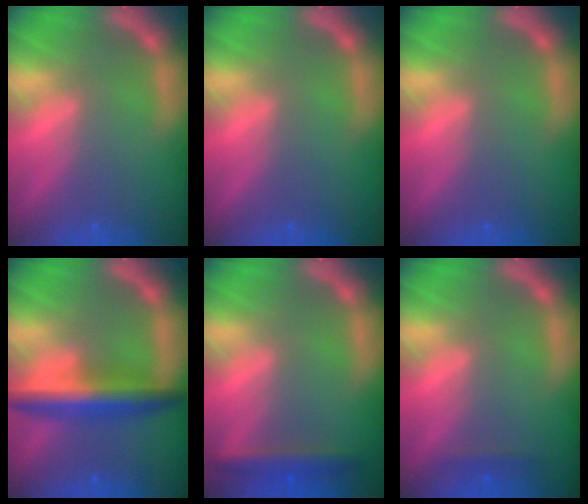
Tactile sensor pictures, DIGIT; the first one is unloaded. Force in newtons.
{"total": 0.0}
{"total": 0.0}
{"total": 6.0}
{"total": 3.0}
{"total": 0.9}